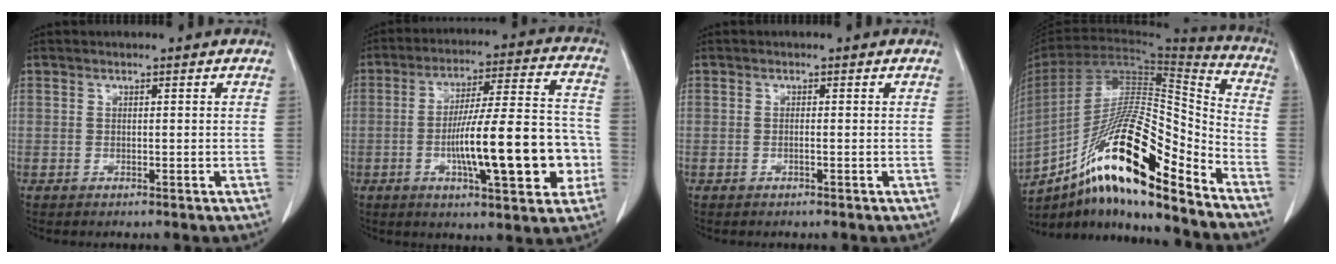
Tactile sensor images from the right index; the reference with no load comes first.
{"total": 18.1, "force": [-4.1, 3.3, 17.3], "torque": [-0.274, 0.018, -0.057]}
{"total": 0.5, "force": [-0.2, 0.0, 0.5], "torque": [-0.009, 0.001, -0.003]}
{"total": 22.9, "force": [-14.4, 3.1, 17.5], "torque": [-0.314, -0.005, -0.256]}